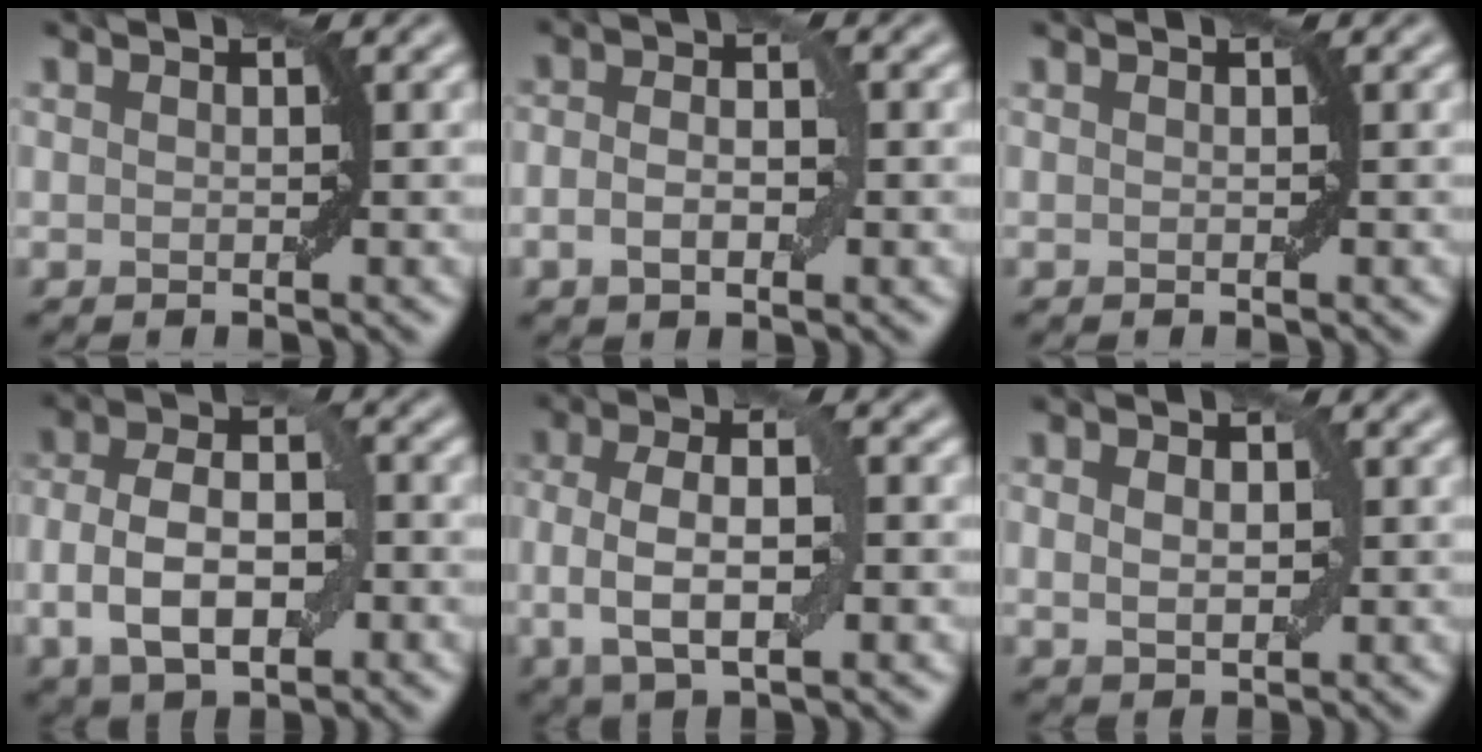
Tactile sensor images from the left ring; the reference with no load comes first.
{"total": 3.1, "force": [-0.7, 1.6, 2.5], "torque": [-0.047, 0.003, -0.013]}
{"total": 0.0}
{"total": 7.6, "force": [-1.8, 4.2, 6.1], "torque": [-0.113, 0.005, -0.038]}
{"total": 6.2, "force": [-0.4, 2.6, 5.6], "torque": [-0.108, 0.002, -0.010]}
{"total": 2.8, "force": [0.3, 1.8, 2.0], "torque": [-0.030, 0.005, 0.006]}